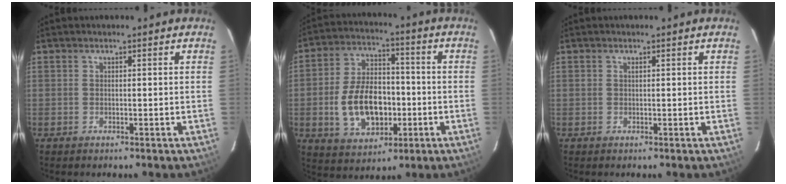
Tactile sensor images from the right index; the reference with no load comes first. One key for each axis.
{"total": 14.4, "fx": -3.2, "fy": 8.6, "fz": 11.1, "tx": -0.226, "ty": 0.014, "tz": -0.041}
{"total": 0.0}